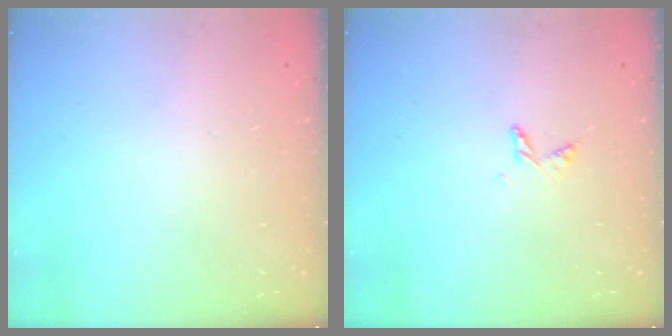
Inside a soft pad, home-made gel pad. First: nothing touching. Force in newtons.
{"total": 4.6, "press": 4.6, "slide": 0.5}